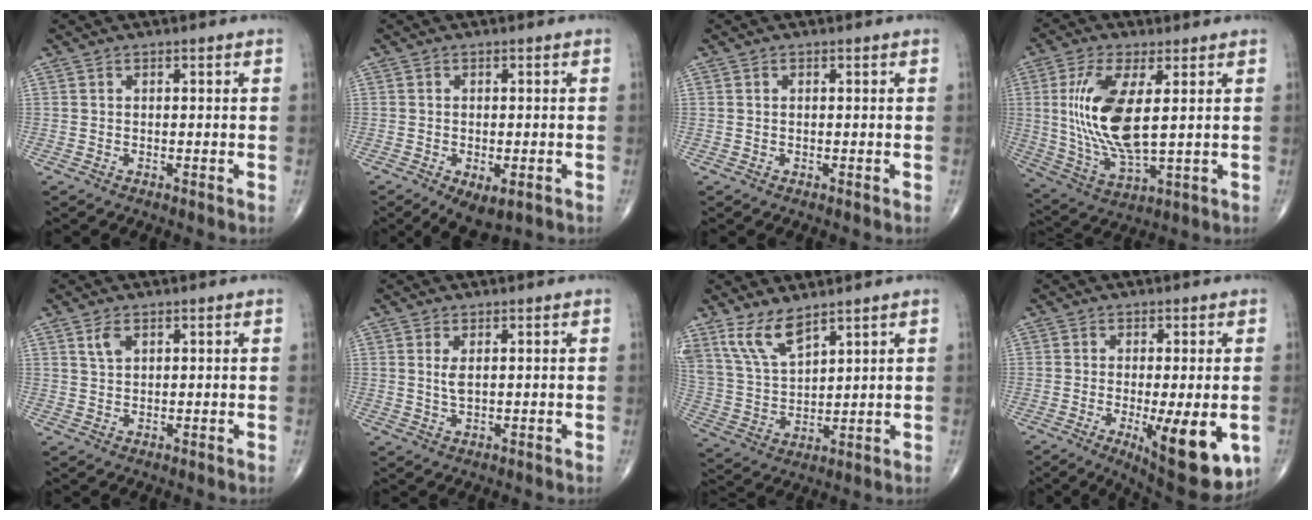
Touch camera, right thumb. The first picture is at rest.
{"total": 6.0, "force": [-2.8, 3.0, 4.4], "torque": [-0.064, -0.001, -0.035]}
{"total": 0.0}
{"total": 15.3, "force": [2.4, 5.7, 14.0], "torque": [-0.296, -0.021, 0.056]}
{"total": 2.6, "force": [1.4, 1.4, 1.7], "torque": [-0.032, -0.002, 0.031]}
{"total": 2.3, "force": [0.7, 0.9, 2.0], "torque": [-0.041, -0.007, 0.019]}
{"total": 9.2, "force": [6.7, 3.3, 5.3], "torque": [-0.104, -0.034, 0.151]}
{"total": 13.8, "force": [-3.7, 4.0, 12.6], "torque": [-0.161, -0.022, -0.041]}